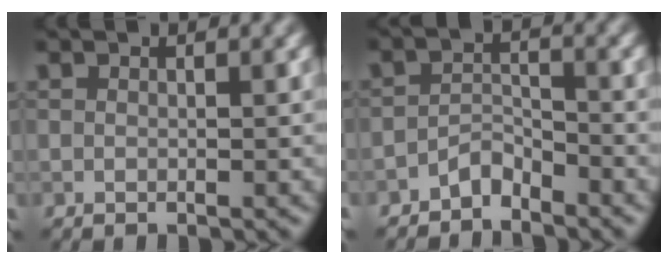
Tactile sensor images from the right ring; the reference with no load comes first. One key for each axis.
{"total": 2.2, "fx": -2.0, "fy": 0.7, "fz": 0.7, "tx": -0.011, "ty": 0.010, "tz": -0.040}